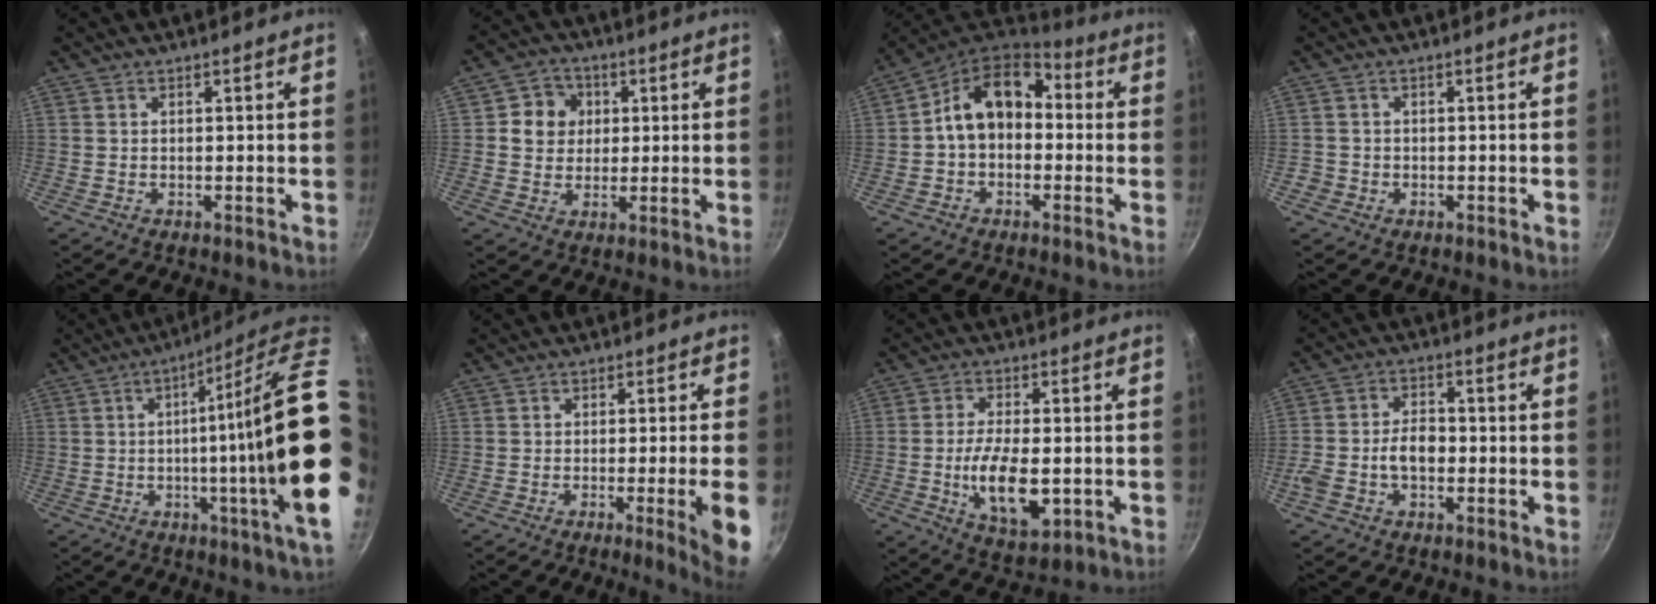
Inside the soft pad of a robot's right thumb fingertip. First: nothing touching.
{"total": 7.0, "force": [1.6, 6.4, 2.4], "torque": [0.000, 0.002, 0.017]}
{"total": 13.5, "force": [0.6, 9.7, 9.3], "torque": [-0.122, 0.044, -0.013]}
{"total": 1.6, "force": [-0.7, 1.4, 0.3], "torque": [0.001, 0.010, -0.010]}
{"total": 19.7, "force": [0.2, 0.3, 19.7], "torque": [-0.266, -0.020, -0.010]}
{"total": 8.1, "force": [-2.5, -0.3, 7.8], "torque": [-0.106, 0.005, -0.031]}
{"total": 12.1, "force": [-2.3, 5.6, 10.5], "torque": [-0.180, 0.000, -0.034]}
{"total": 6.8, "force": [-1.7, 4.4, 4.9], "torque": [-0.079, 0.029, -0.037]}